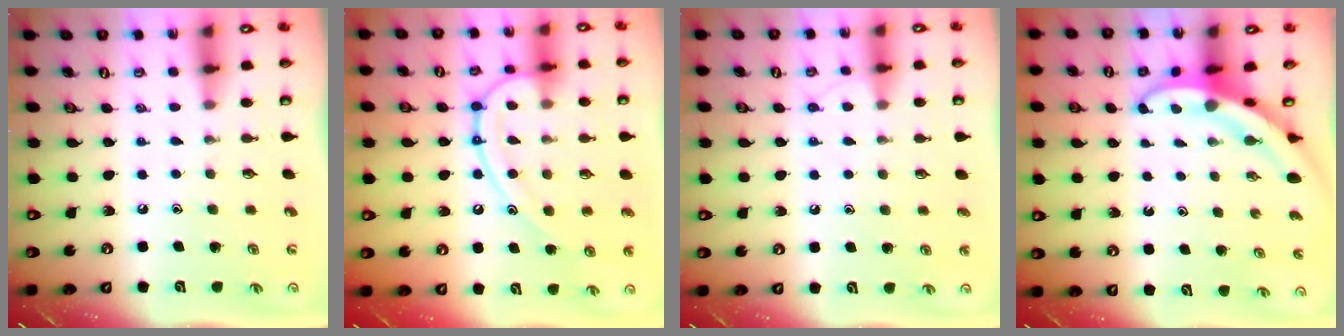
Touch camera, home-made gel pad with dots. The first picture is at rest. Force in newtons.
{"total": 14.2, "press": 14.1, "slide": 1.5}
{"total": 8.9, "press": 8.9, "slide": 0.9}
{"total": 3.9, "press": 3.8, "slide": 0.6}